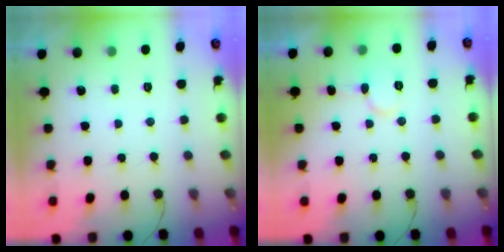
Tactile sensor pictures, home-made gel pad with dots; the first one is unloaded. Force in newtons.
{"total": 6.1, "press": 6.1, "slide": 0.2}